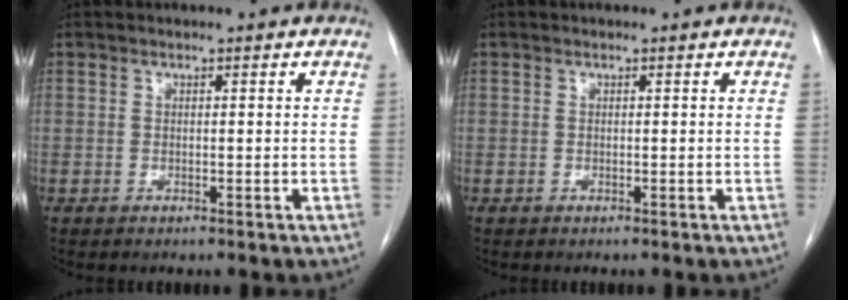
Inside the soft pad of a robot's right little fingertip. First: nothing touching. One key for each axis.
{"total": 0.0}